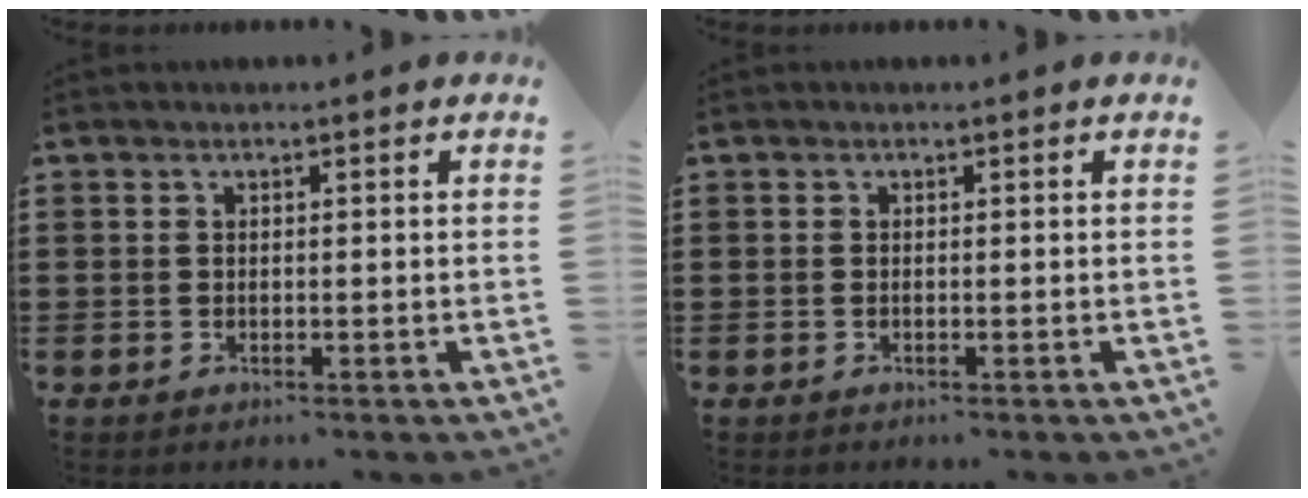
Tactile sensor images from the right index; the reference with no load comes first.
{"total": 0.0}